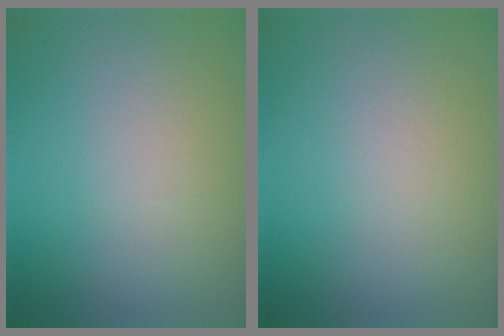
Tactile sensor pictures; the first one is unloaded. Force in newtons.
{"total": 0.0}